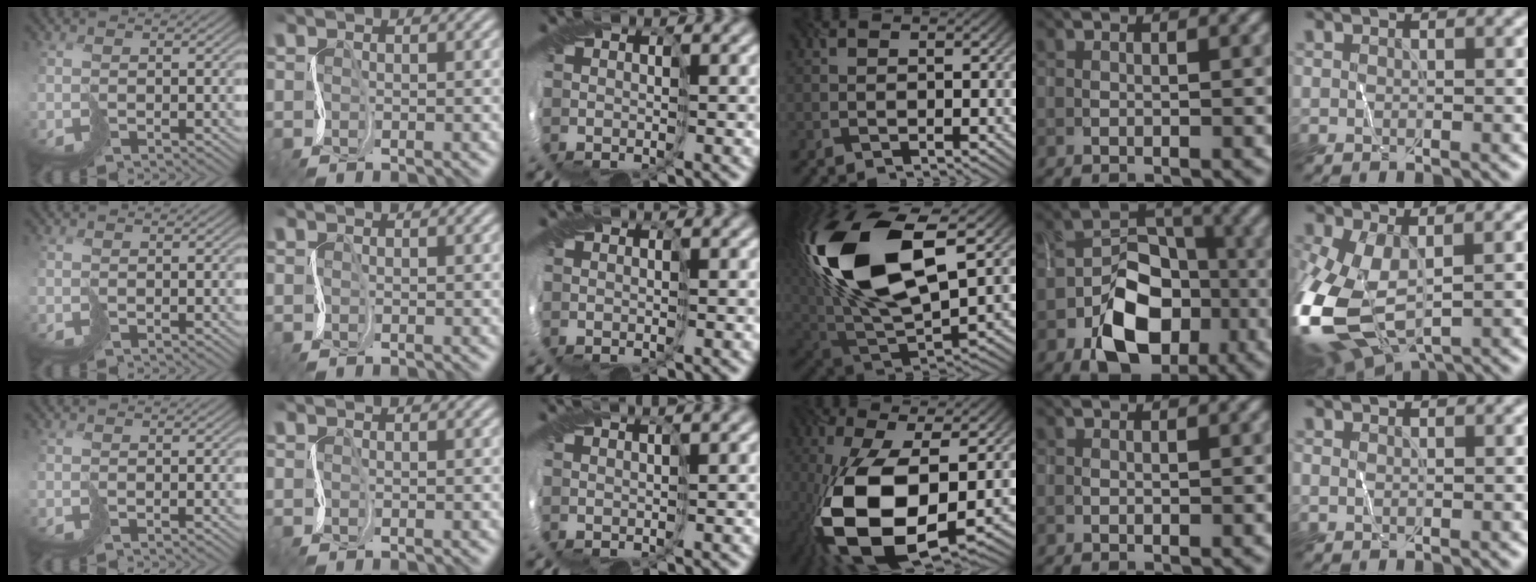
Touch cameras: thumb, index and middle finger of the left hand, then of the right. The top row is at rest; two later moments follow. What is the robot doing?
{"motion": "cut", "object": "receipt paper"}